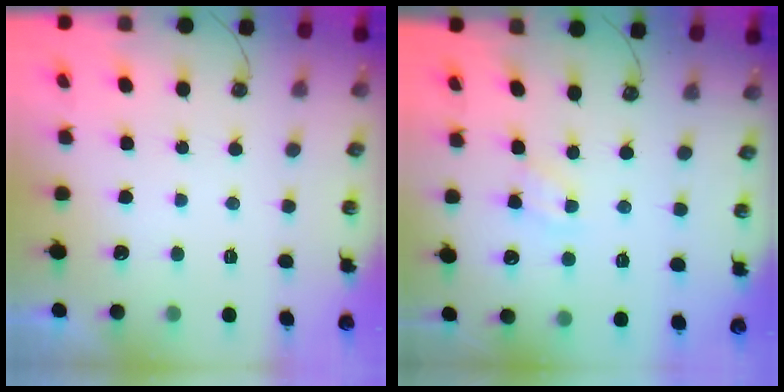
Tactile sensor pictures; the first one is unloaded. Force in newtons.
{"total": 2.8, "press": 2.8, "slide": 0.4}